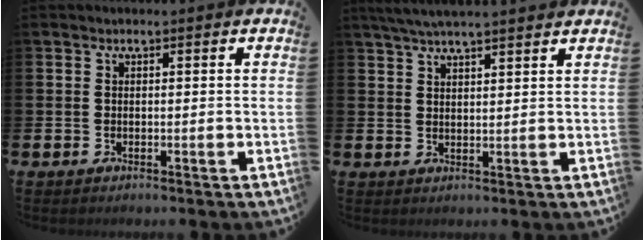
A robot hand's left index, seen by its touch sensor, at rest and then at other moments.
{"total": 4.5, "force": [4.1, 0.2, 1.8], "torque": [-0.047, -0.005, 0.076]}